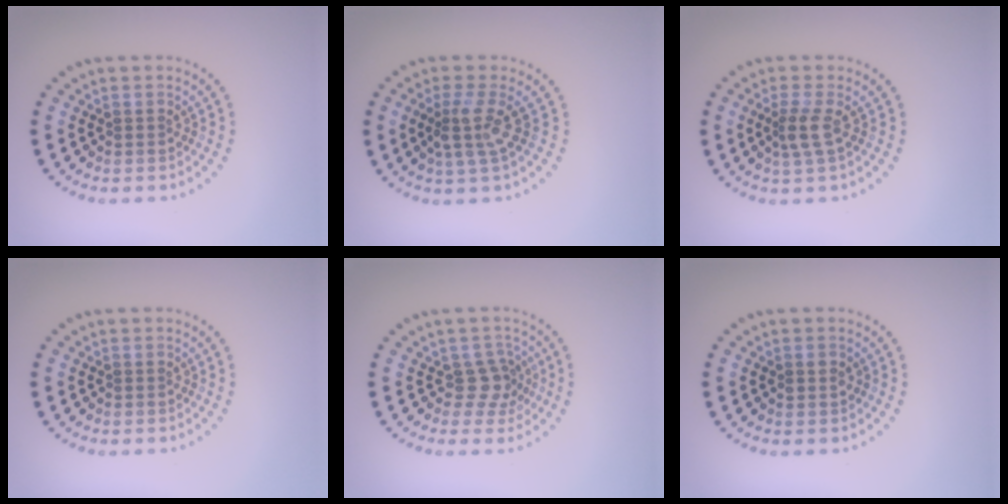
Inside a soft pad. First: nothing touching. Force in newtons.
{"total": 2.9, "press": 2.1, "slide": 2.0}
{"total": 2.0, "press": 1.6, "slide": 1.2}
{"total": 0.0}
{"total": 2.3, "press": 1.7, "slide": 1.5}
{"total": 1.2, "press": 1.2, "slide": 0.2}